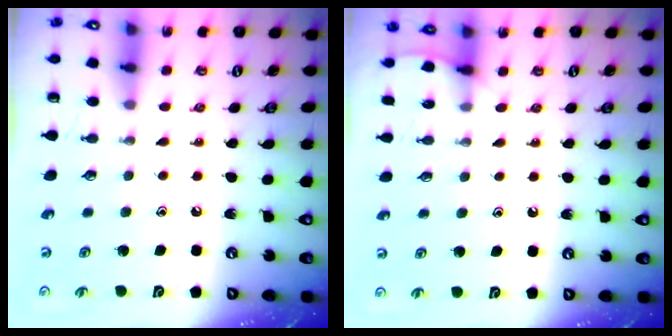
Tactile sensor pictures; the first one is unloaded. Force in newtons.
{"total": 3.6, "press": 3.6, "slide": 0.5}